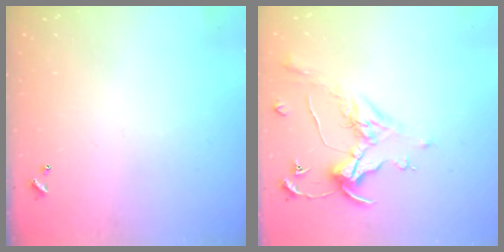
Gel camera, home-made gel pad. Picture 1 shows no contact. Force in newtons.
{"total": 0.8, "press": 0.7, "slide": 0.5}